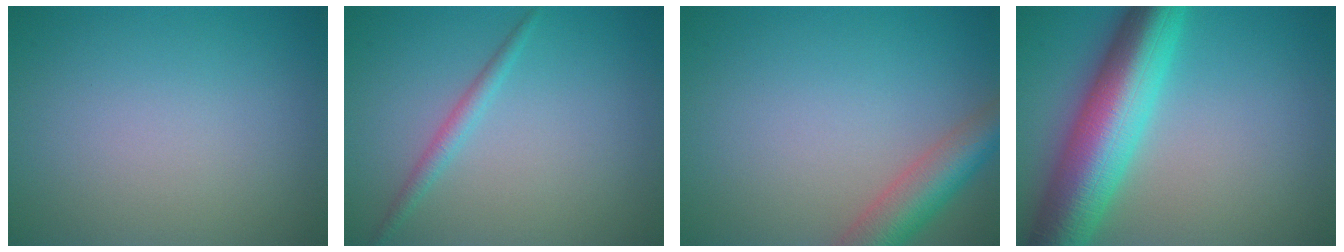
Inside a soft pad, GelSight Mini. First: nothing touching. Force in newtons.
{"total": 1.5, "press": 1.5, "slide": 0.0}
{"total": 4.9, "press": 4.9, "slide": 0.2}
{"total": 10.7, "press": 10.7, "slide": 0.2}